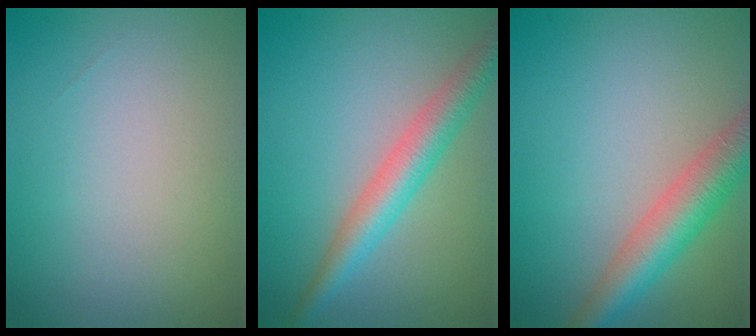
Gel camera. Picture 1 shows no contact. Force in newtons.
{"total": 4.2, "press": 4.2, "slide": 0.1}
{"total": 5.0, "press": 5.0, "slide": 0.2}